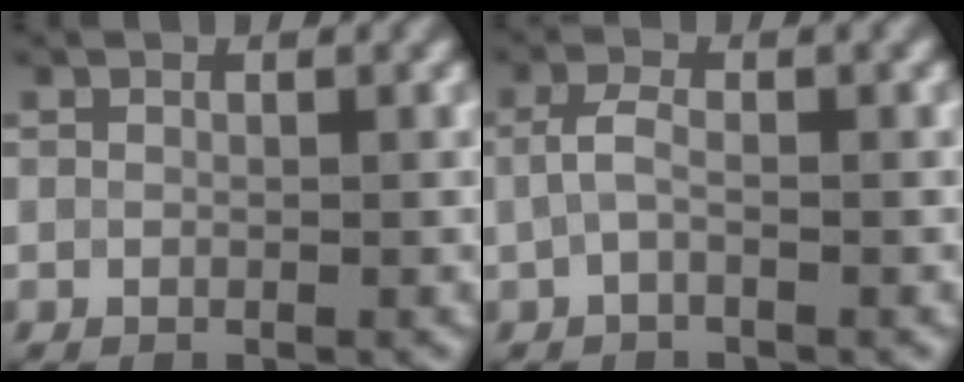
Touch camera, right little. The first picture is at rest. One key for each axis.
{"total": 2.0, "fx": -0.1, "fy": 0.6, "fz": 1.9, "tx": -0.045, "ty": 0.003, "tz": -0.007}